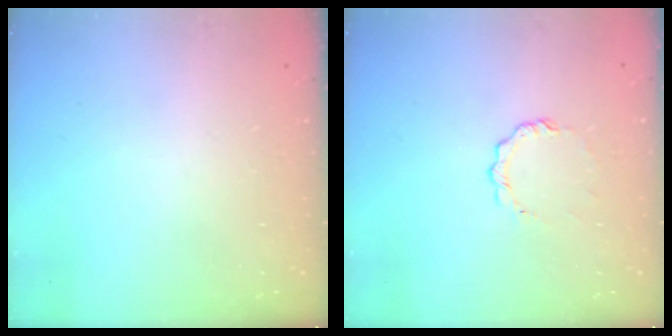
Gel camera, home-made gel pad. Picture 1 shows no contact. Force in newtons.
{"total": 5.4, "press": 5.3, "slide": 0.4}